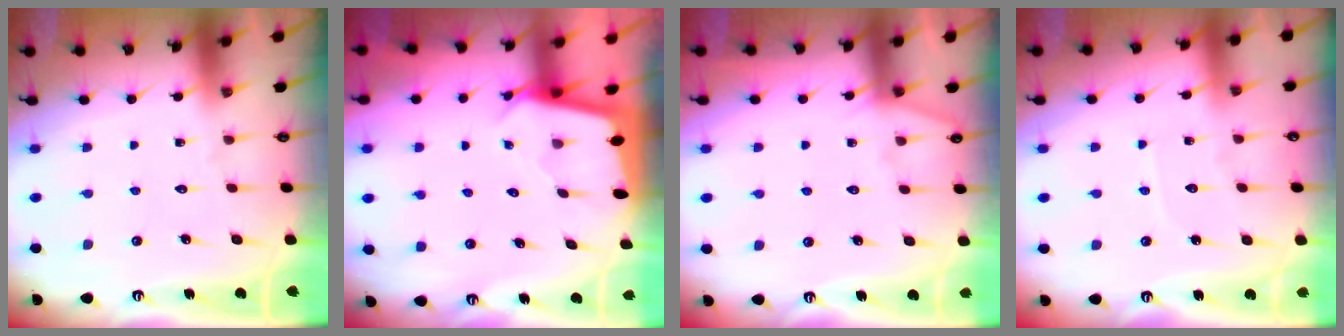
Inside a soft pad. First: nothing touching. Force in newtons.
{"total": 2.4, "press": 2.4, "slide": 0.1}
{"total": 4.3, "press": 4.3, "slide": 0.6}
{"total": 3.5, "press": 3.5, "slide": 0.4}